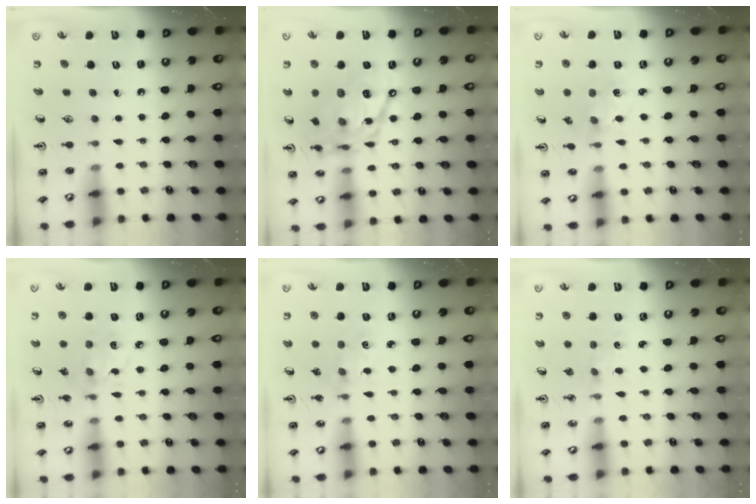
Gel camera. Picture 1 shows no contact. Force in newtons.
{"total": 18.2, "press": 18.1, "slide": 1.4}
{"total": 1.5, "press": 1.5, "slide": 0.3}
{"total": 4.8, "press": 4.6, "slide": 1.3}
{"total": 1.9, "press": 1.9, "slide": 0.3}
{"total": 0.0}